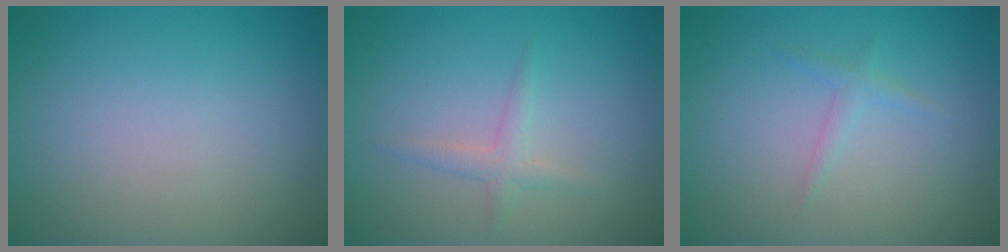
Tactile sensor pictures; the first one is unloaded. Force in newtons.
{"total": 1.3, "press": 1.3, "slide": 0.0}
{"total": 0.9, "press": 0.9, "slide": 0.1}